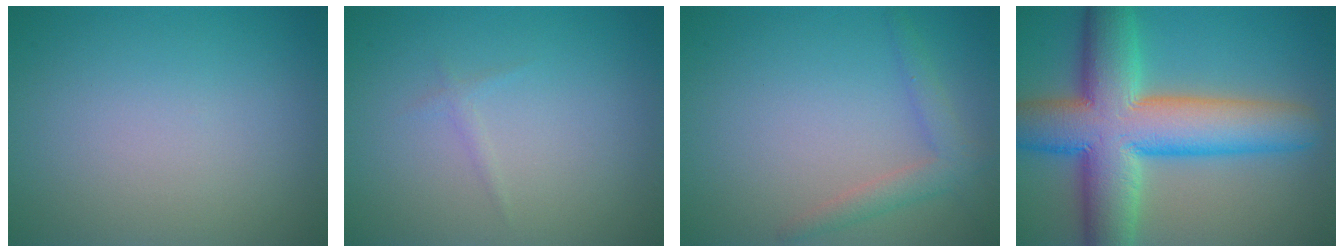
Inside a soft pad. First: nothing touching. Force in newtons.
{"total": 0.6, "press": 0.6, "slide": 0.1}
{"total": 2.3, "press": 2.3, "slide": 0.1}
{"total": 12.7, "press": 12.7, "slide": 0.5}